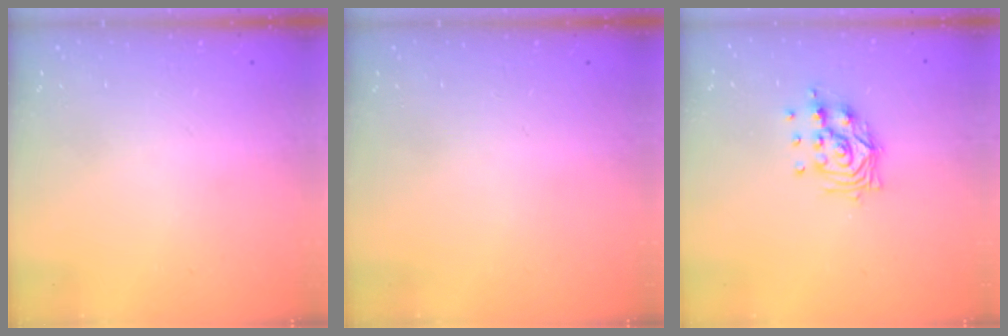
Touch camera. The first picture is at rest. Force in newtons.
{"total": 0.0}
{"total": 11.1, "press": 11.1, "slide": 0.9}